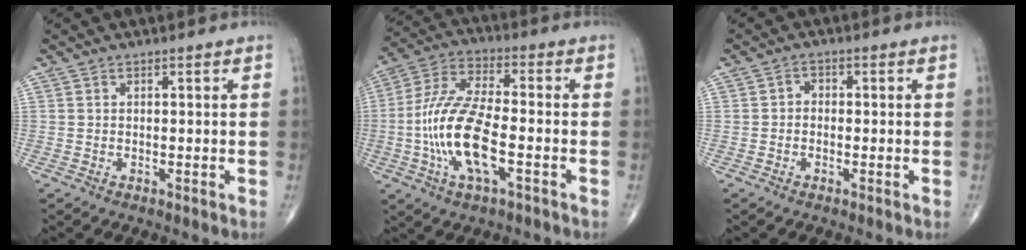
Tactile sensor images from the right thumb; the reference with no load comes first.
{"total": 15.2, "force": [-3.7, 5.4, 13.8], "torque": [-0.291, 0.024, -0.072]}
{"total": 1.6, "force": [-0.4, 1.3, 0.9], "torque": [-0.001, 0.007, -0.015]}